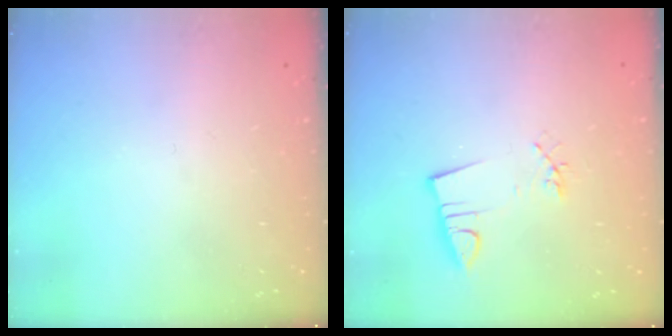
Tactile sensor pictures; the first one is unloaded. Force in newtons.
{"total": 3.4, "press": 2.1, "slide": 2.7}